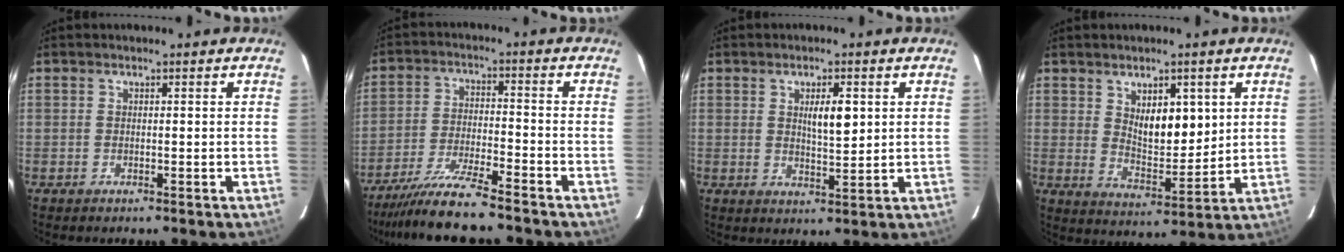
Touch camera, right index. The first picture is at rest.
{"total": 9.5, "force": [-8.2, -0.5, 4.7], "torque": [-0.080, -0.022, -0.146]}
{"total": 4.7, "force": [1.4, 1.2, 4.3], "torque": [-0.072, -0.002, 0.025]}
{"total": 7.8, "force": [2.7, 3.3, 6.5], "torque": [-0.106, -0.006, 0.055]}